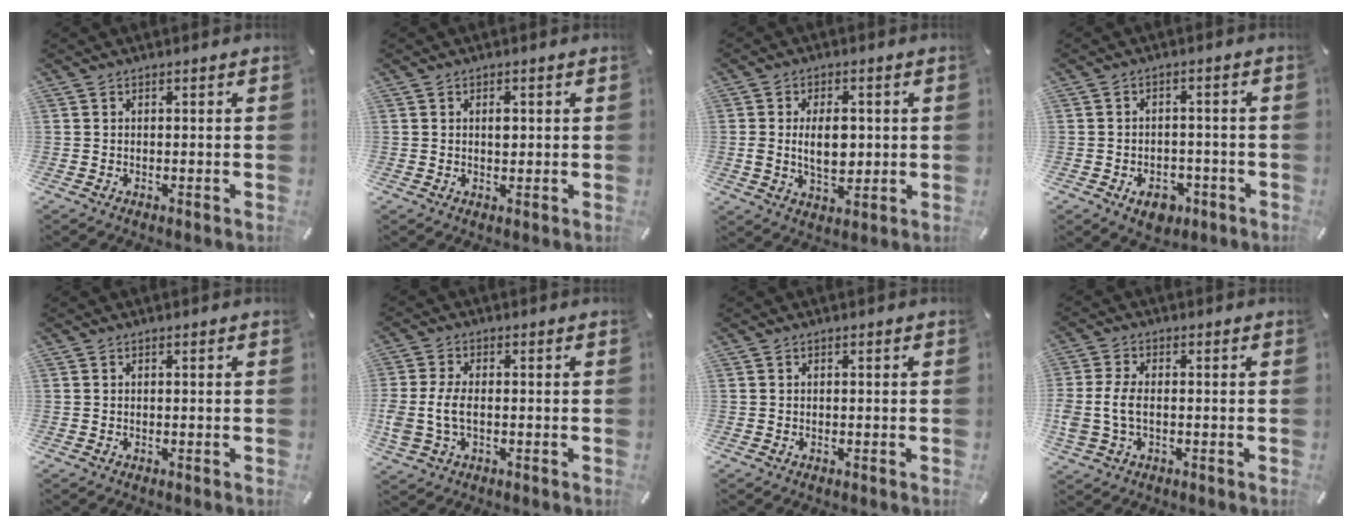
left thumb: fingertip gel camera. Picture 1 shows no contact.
{"total": 2.0, "force": [0.4, 1.2, 1.5], "torque": [-0.024, 0.001, 0.004]}
{"total": 8.9, "force": [0.4, 5.4, 7.1], "torque": [-0.120, 0.000, 0.004]}
{"total": 6.4, "force": [-3.0, 4.3, 3.7], "torque": [-0.065, 0.009, -0.055]}
{"total": 0.0}
{"total": 6.4, "force": [-0.9, 3.5, 5.2], "torque": [-0.116, 0.001, -0.019]}
{"total": 0.0}
{"total": 5.9, "force": [-0.9, 3.5, 4.7], "torque": [-0.107, 0.000, -0.019]}